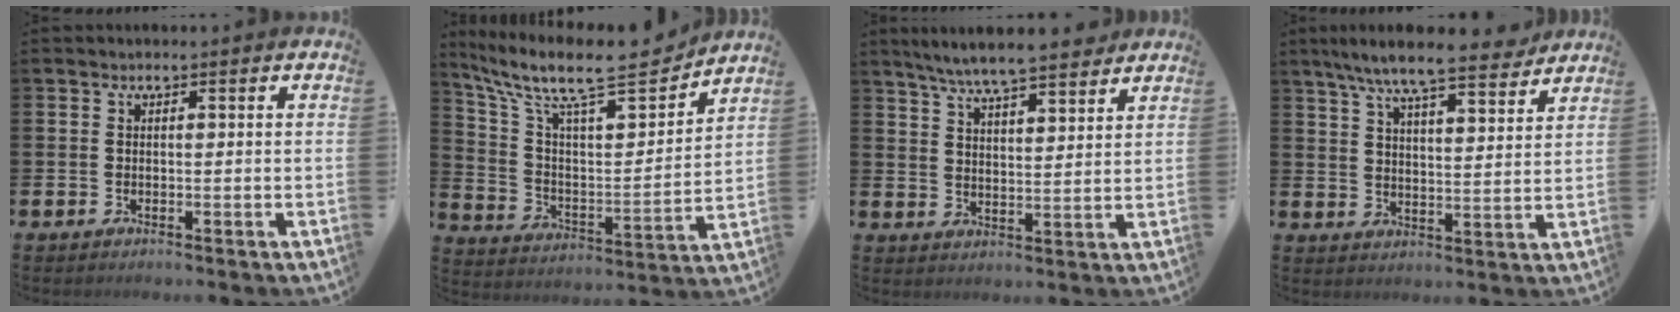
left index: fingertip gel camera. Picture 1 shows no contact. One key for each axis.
{"total": 11.5, "fx": 9.9, "fy": 2.5, "fz": 5.3, "tx": -0.135, "ty": -0.072, "tz": 0.165}
{"total": 7.2, "fx": 6.8, "fy": 0.5, "fz": 2.3, "tx": -0.063, "ty": -0.029, "tz": 0.121}
{"total": 9.1, "fx": 8.2, "fy": 1.0, "fz": 3.7, "tx": -0.088, "ty": -0.046, "tz": 0.144}